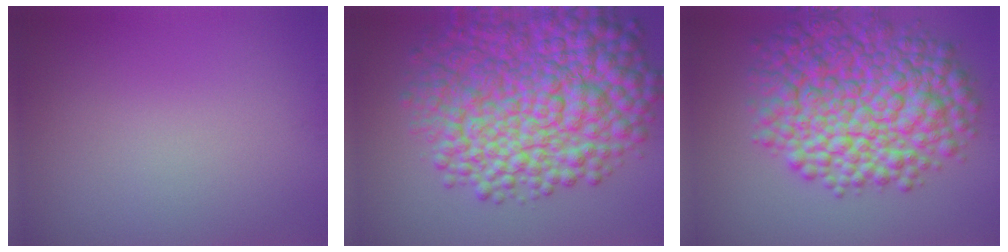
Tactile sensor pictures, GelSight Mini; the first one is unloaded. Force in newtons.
{"total": 13.2, "press": 13.2, "slide": 0.2}
{"total": 11.6, "press": 11.6, "slide": 0.1}